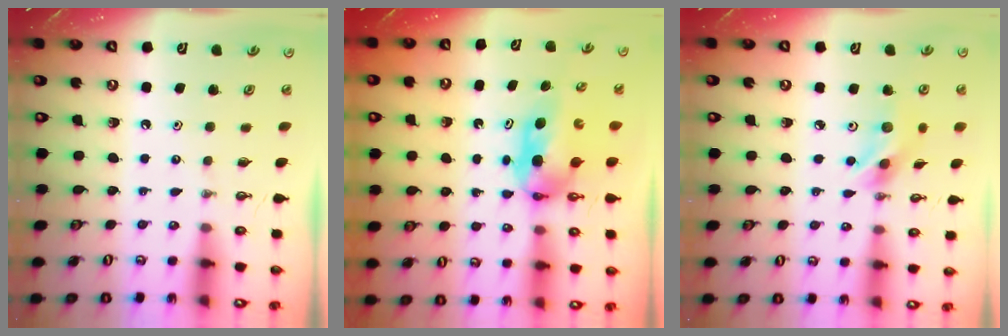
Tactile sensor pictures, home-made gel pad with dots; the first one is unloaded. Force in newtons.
{"total": 5.6, "press": 5.4, "slide": 1.7}
{"total": 9.4, "press": 9.4, "slide": 0.3}